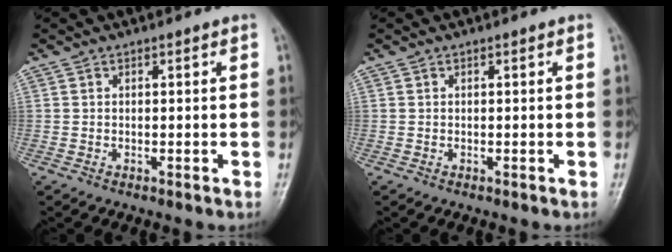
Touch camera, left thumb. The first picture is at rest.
{"total": 0.0}